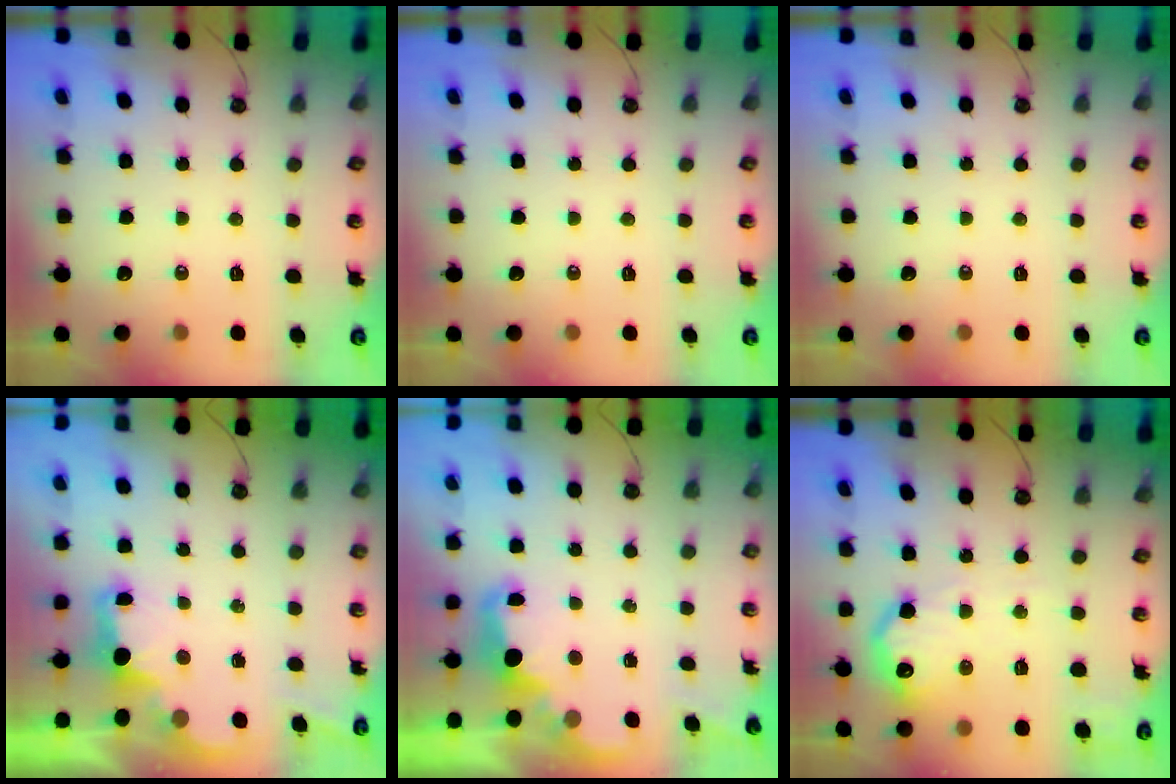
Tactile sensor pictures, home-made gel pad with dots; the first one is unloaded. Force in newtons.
{"total": 0.0}
{"total": 0.0}
{"total": 2.3, "press": 2.2, "slide": 0.8}
{"total": 2.8, "press": 2.7, "slide": 0.9}
{"total": 14.6, "press": 14.6, "slide": 1.0}